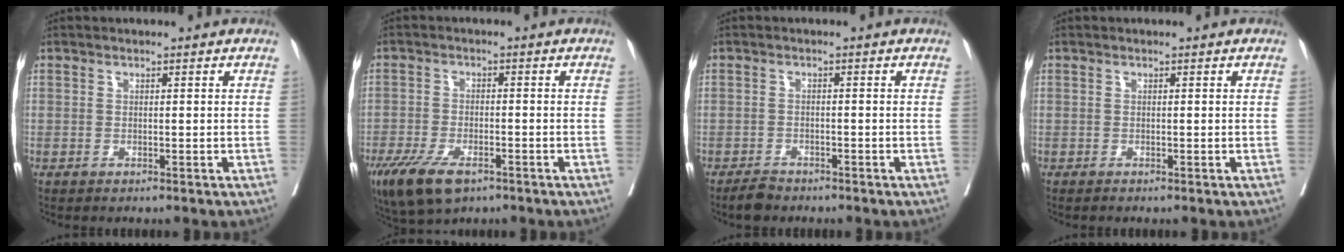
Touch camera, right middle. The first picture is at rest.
{"total": 9.3, "force": [-5.9, 3.8, 6.1], "torque": [-0.116, -0.016, -0.101]}
{"total": 2.3, "force": [-2.1, 0.8, 0.6], "torque": [-0.016, -0.002, -0.035]}
{"total": 0.0}